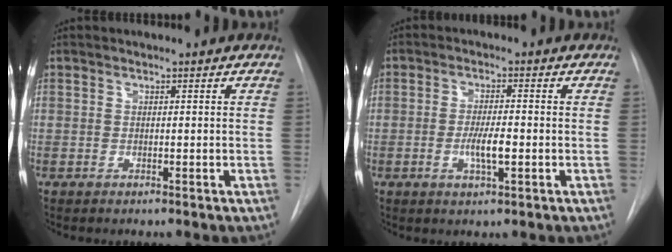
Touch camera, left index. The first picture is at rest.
{"total": 4.2, "force": [-0.9, 0.8, 4.0], "torque": [-0.077, -0.003, -0.016]}